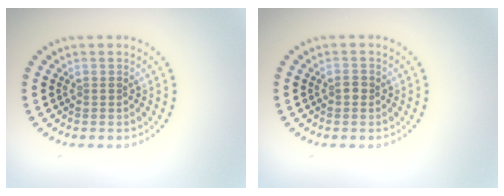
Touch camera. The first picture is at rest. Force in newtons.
{"total": 0.9, "press": 0.9, "slide": 0.2}